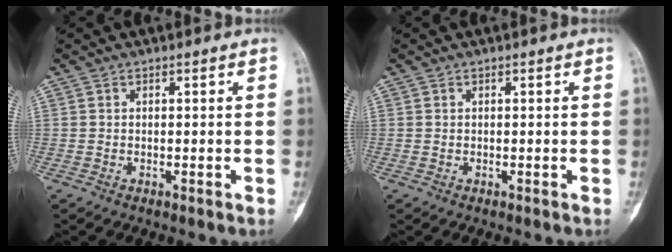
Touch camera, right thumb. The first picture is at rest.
{"total": 0.0}